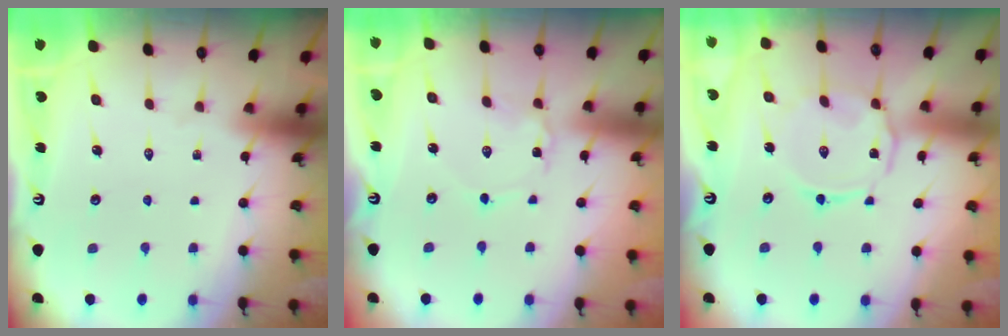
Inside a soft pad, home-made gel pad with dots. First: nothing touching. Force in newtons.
{"total": 1.7, "press": 1.7, "slide": 0.2}
{"total": 6.6, "press": 6.6, "slide": 0.5}